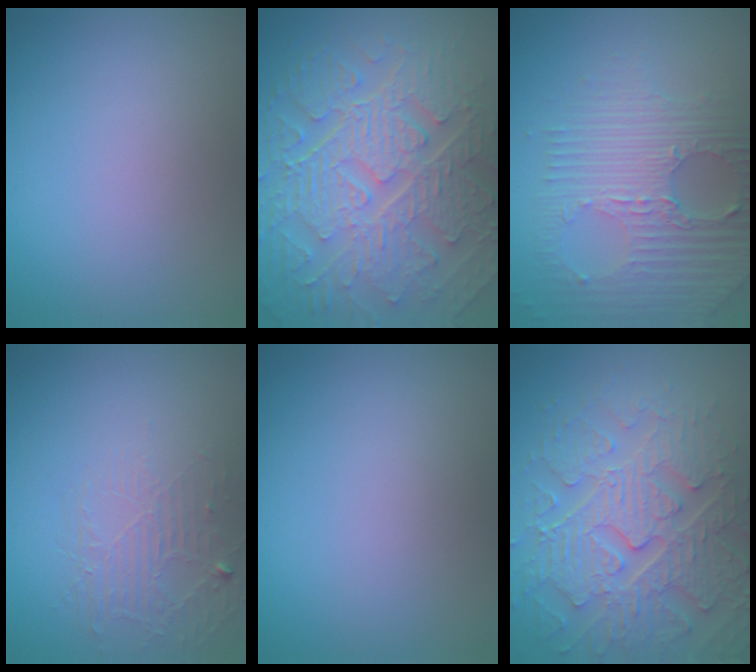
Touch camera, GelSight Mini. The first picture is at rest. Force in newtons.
{"total": 10.3, "press": 6.9, "slide": 7.7}
{"total": 6.6, "press": 4.5, "slide": 4.9}
{"total": 1.8, "press": 0.8, "slide": 1.6}
{"total": 0.0}
{"total": 7.2, "press": 6.0, "slide": 4.0}